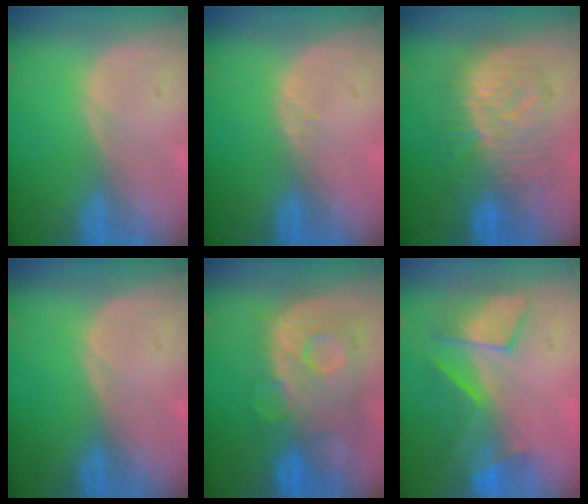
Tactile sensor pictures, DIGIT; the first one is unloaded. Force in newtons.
{"total": 0.7, "press": 0.6, "slide": 0.2}
{"total": 9.6, "press": 9.6, "slide": 0.5}
{"total": 0.0}
{"total": 11.3, "press": 9.7, "slide": 5.7}
{"total": 8.0, "press": 7.2, "slide": 3.5}